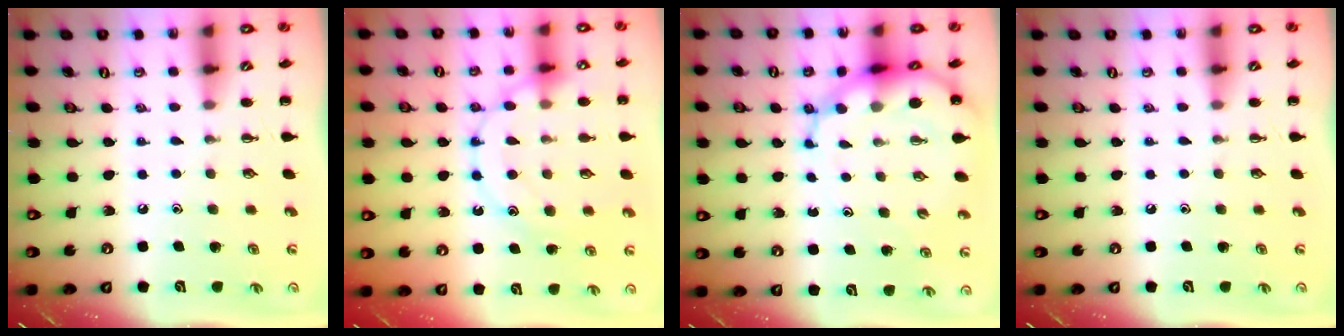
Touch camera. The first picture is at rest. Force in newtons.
{"total": 17.1, "press": 17.0, "slide": 1.1}
{"total": 9.3, "press": 8.8, "slide": 2.8}
{"total": 0.0}